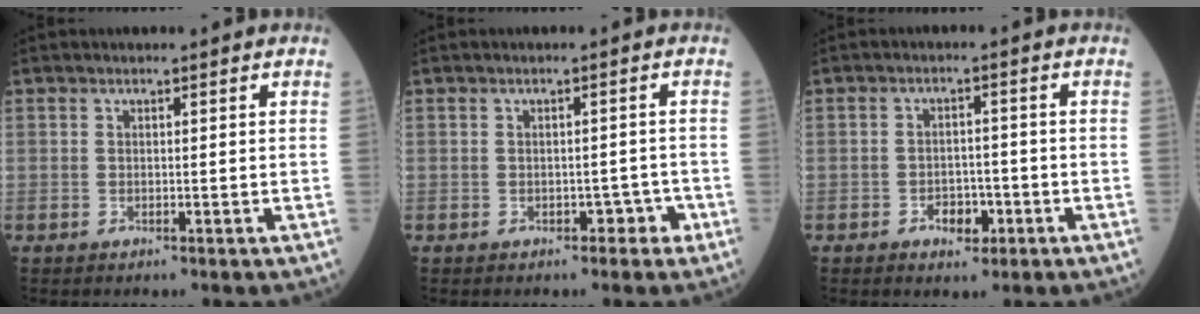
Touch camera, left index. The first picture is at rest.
{"total": 1.9, "force": [-0.9, 1.4, 1.1], "torque": [-0.008, 0.009, -0.010]}
{"total": 3.4, "force": [-1.7, 2.1, 2.1], "torque": [-0.032, 0.005, -0.022]}